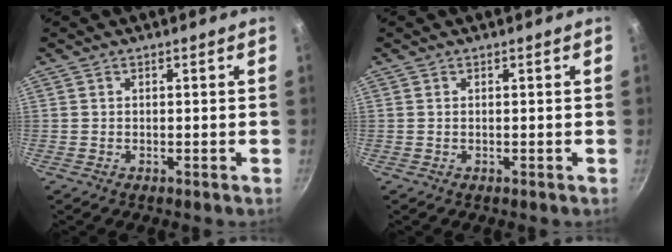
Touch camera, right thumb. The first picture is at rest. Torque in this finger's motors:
{"motor_torque": [0.16, 0.57, 0.35, -0.18, -0.01]}